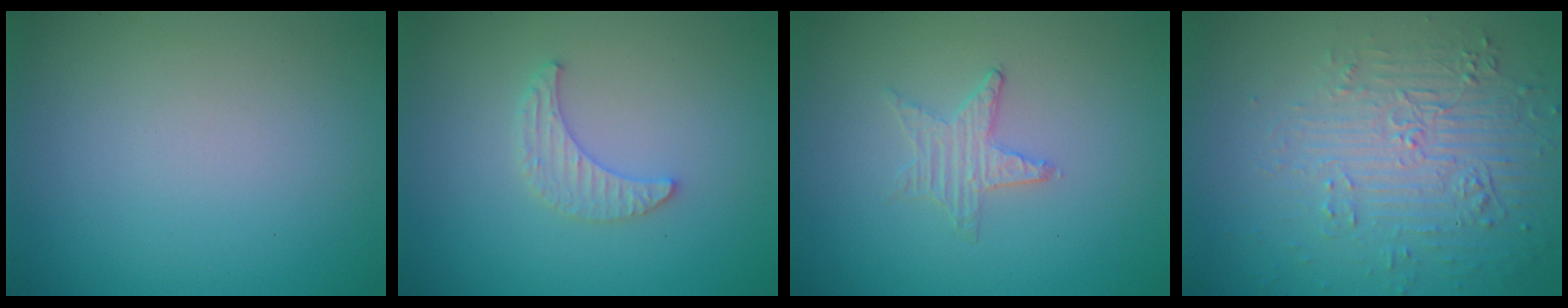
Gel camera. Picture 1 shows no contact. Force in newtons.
{"total": 2.0, "press": 1.9, "slide": 0.5}
{"total": 0.9, "press": 0.9, "slide": 0.2}
{"total": 5.4, "press": 3.5, "slide": 4.1}